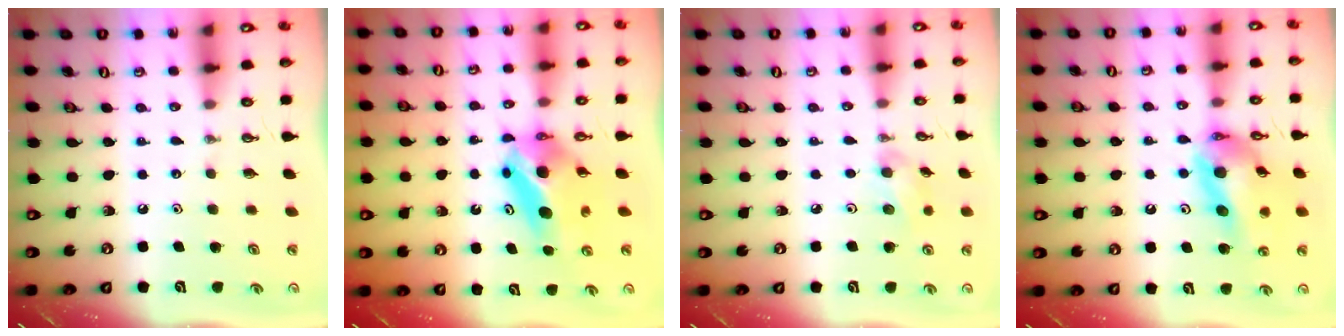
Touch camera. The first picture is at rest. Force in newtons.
{"total": 9.2, "press": 6.9, "slide": 6.0}
{"total": 5.9, "press": 5.5, "slide": 2.1}
{"total": 15.6, "press": 15.4, "slide": 2.1}